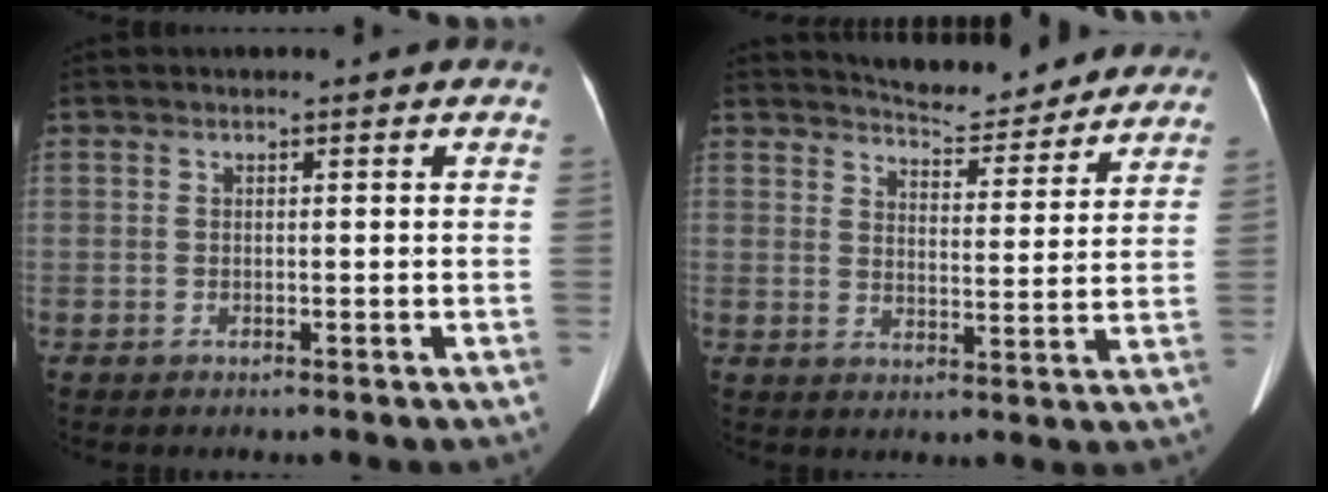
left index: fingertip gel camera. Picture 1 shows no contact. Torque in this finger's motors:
{"motor_torque": [0.12, -0.14, 0.01, 0.00]}